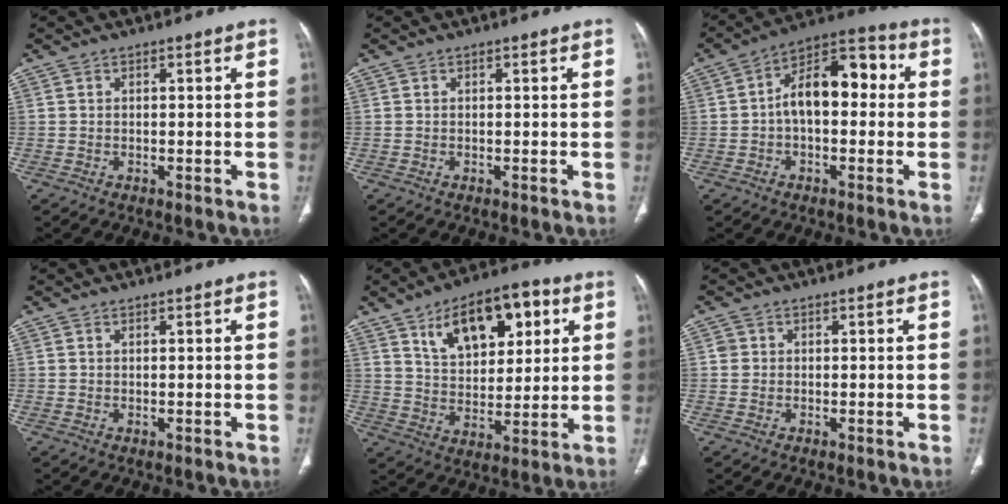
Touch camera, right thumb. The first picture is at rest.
{"total": 0.0}
{"total": 13.2, "force": [0.7, 7.5, 10.8], "torque": [-0.145, 0.045, -0.003]}
{"total": 0.0}
{"total": 16.6, "force": [7.4, 8.7, 12.1], "torque": [-0.143, -0.015, 0.124]}
{"total": 1.4, "force": [0.2, 1.3, 0.3], "torque": [0.003, 0.003, 0.003]}